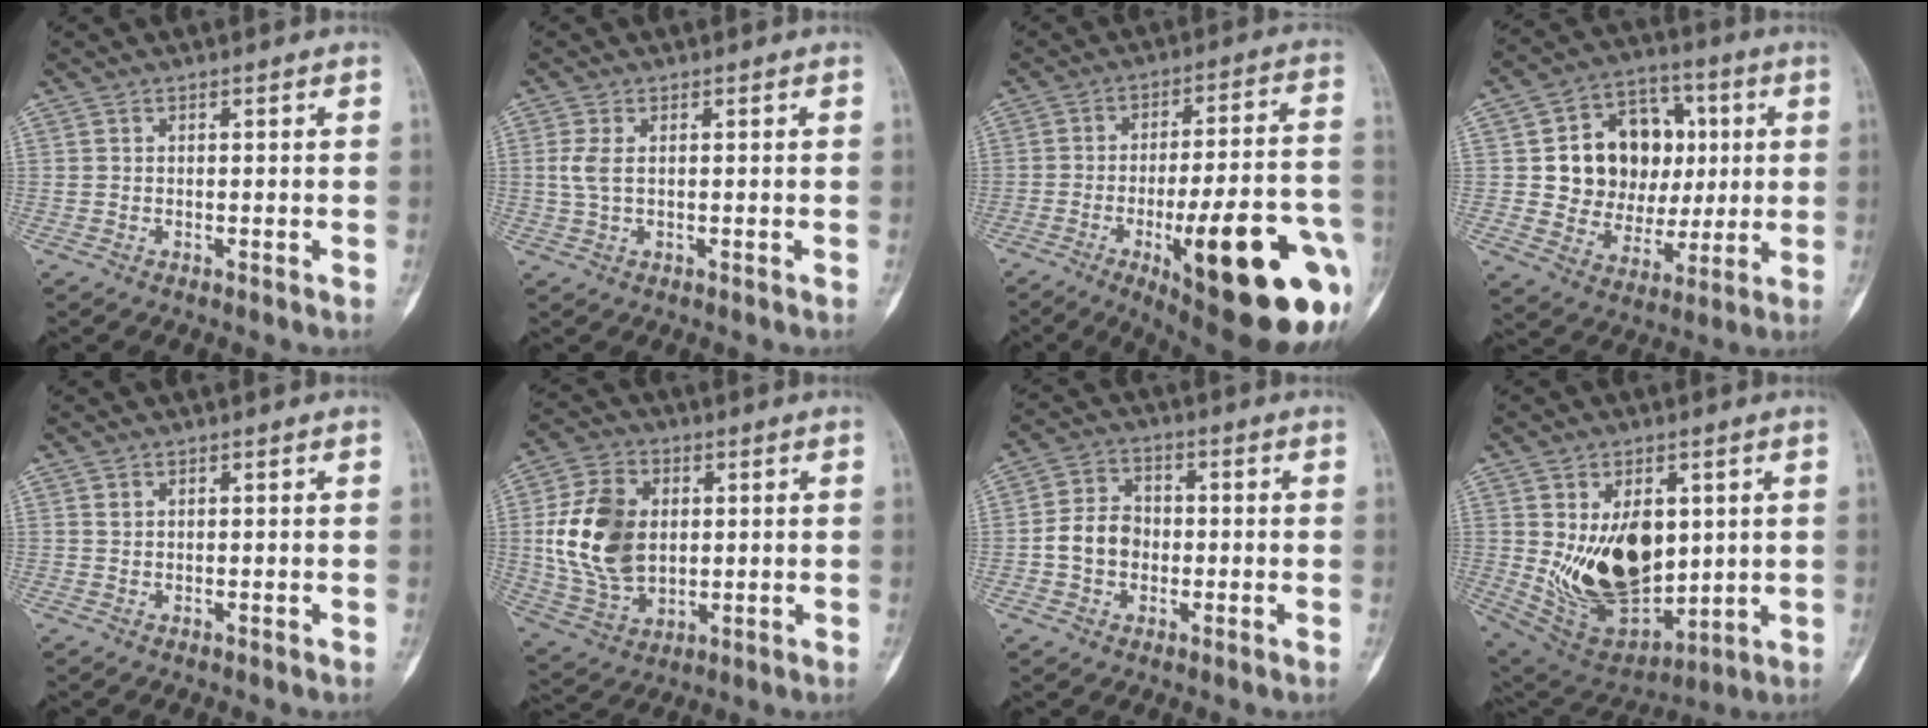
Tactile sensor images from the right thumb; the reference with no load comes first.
{"total": 3.2, "force": [0.5, 1.5, 2.8], "torque": [-0.077, 0.002, 0.015]}
{"total": 27.5, "force": [-9.8, 7.5, 24.6], "torque": [-0.277, 0.021, -0.123]}
{"total": 17.1, "force": [2.6, 13.8, 9.7], "torque": [-0.091, 0.010, 0.053]}
{"total": 0.7, "force": [0.4, 0.4, 0.3], "torque": [-0.004, 0.001, 0.009]}
{"total": 16.0, "force": [1.7, 11.1, 11.4], "torque": [-0.200, -0.004, 0.040]}
{"total": 7.3, "force": [-1.0, 5.9, 4.2], "torque": [-0.057, 0.021, -0.027]}
{"total": 18.4, "force": [1.8, 11.6, 14.2], "torque": [-0.190, -0.031, 0.063]}